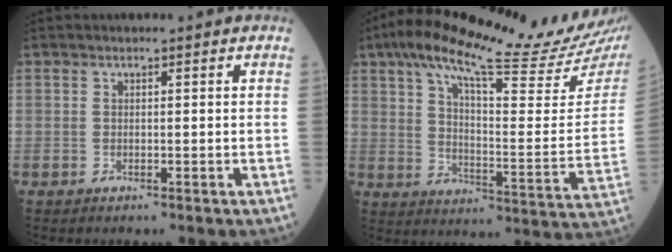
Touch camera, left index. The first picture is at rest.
{"total": 25.2, "force": [20.2, 1.9, 14.9], "torque": [-0.235, -0.023, 0.275]}